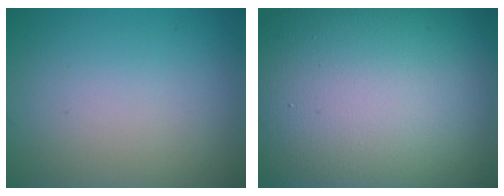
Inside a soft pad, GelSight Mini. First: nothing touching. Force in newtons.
{"total": 20.7, "press": 20.7, "slide": 1.2}